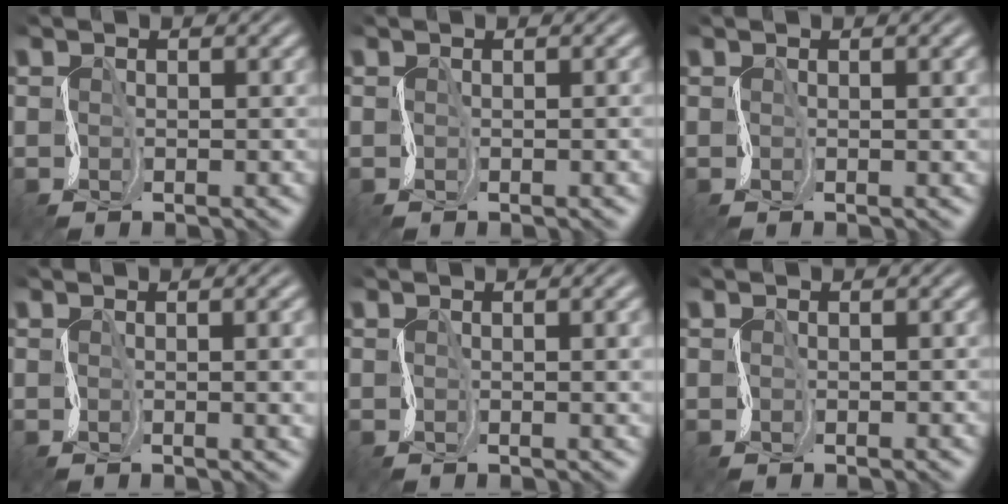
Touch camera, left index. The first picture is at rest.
{"total": 2.7, "force": [0.1, 1.2, 2.4], "torque": [-0.018, 0.012, -0.006]}
{"total": 2.9, "force": [0.8, 1.2, 2.5], "torque": [-0.018, 0.013, -0.001]}
{"total": 6.6, "force": [0.7, 3.2, 5.7], "torque": [-0.045, 0.023, 0.004]}
{"total": 4.7, "force": [0.8, 2.1, 4.1], "torque": [-0.023, 0.019, 0.000]}
{"total": 0.7, "force": [-0.1, 0.3, 0.7], "torque": [0.000, 0.002, -0.002]}